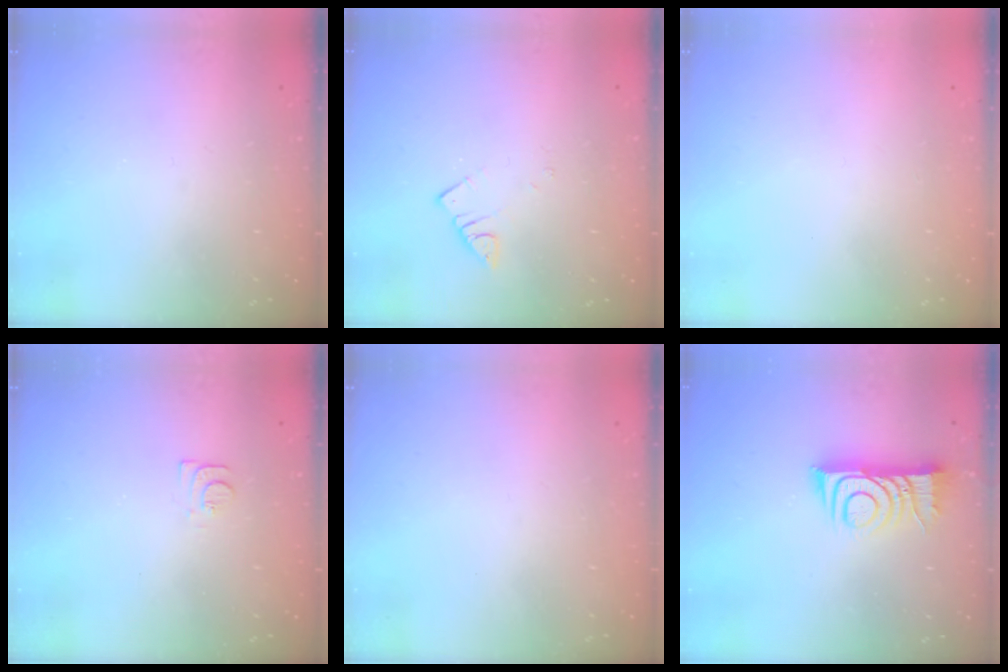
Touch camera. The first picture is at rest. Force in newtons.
{"total": 2.5, "press": 2.5, "slide": 0.3}
{"total": 1.5, "press": 1.5, "slide": 0.1}
{"total": 6.2, "press": 6.1, "slide": 0.6}
{"total": 1.5, "press": 1.5, "slide": 0.1}
{"total": 9.6, "press": 9.6, "slide": 0.7}